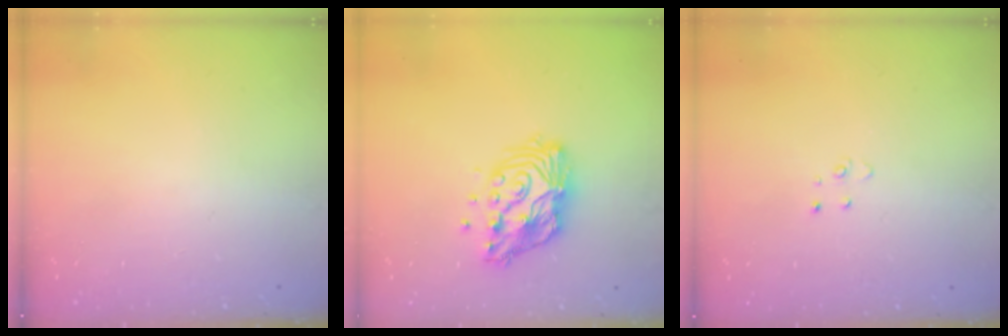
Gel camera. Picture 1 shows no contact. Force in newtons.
{"total": 13.0, "press": 13.0, "slide": 1.1}
{"total": 2.6, "press": 2.6, "slide": 0.2}